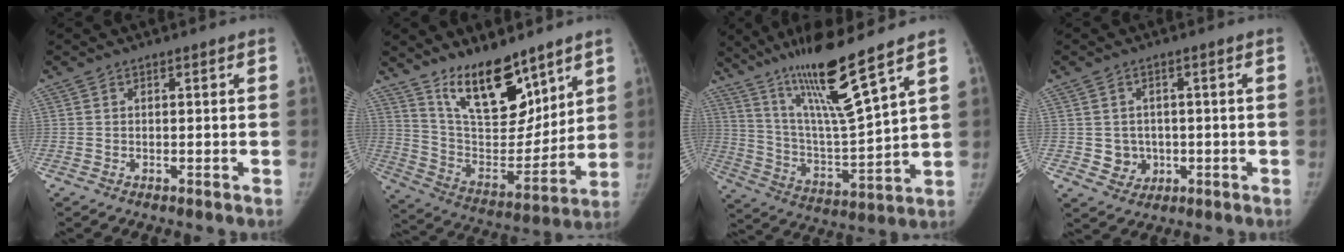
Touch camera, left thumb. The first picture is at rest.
{"total": 18.7, "force": [12.9, 7.9, 11.0], "torque": [-0.126, -0.090, 0.236]}
{"total": 17.4, "force": [12.2, 0.6, 12.4], "torque": [-0.206, -0.073, 0.227]}
{"total": 4.5, "force": [-0.5, 4.2, 1.5], "torque": [0.000, 0.005, 0.003]}